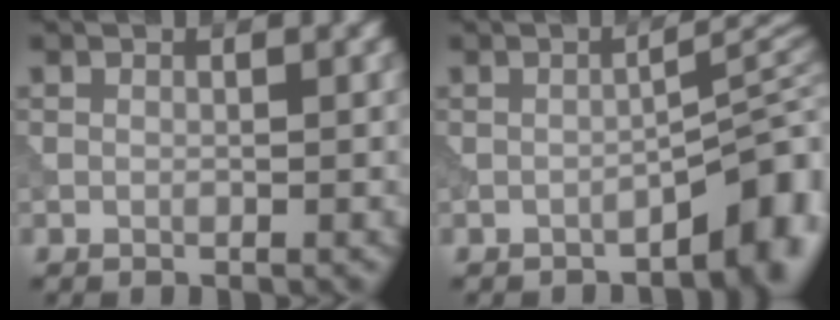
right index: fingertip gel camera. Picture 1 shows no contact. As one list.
[{"total": 4.9, "force": [-2.6, 1.1, 4.0], "torque": [-0.045, 0.016, -0.040]}]